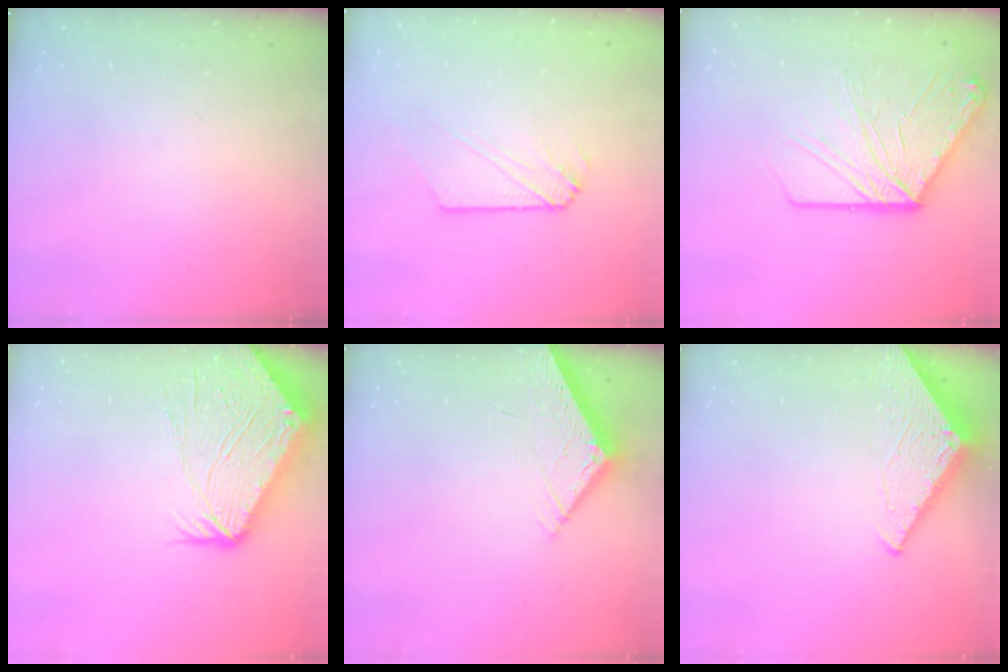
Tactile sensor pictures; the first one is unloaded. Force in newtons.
{"total": 5.3, "press": 5.3, "slide": 0.7}
{"total": 16.8, "press": 16.7, "slide": 2.2}
{"total": 11.1, "press": 10.9, "slide": 1.9}
{"total": 6.0, "press": 6.0, "slide": 0.6}
{"total": 2.8, "press": 2.8, "slide": 0.2}